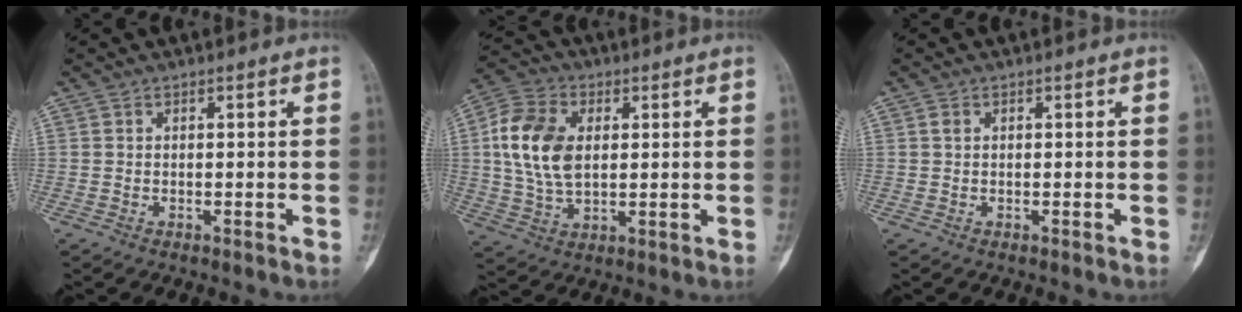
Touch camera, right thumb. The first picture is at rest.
{"total": 13.1, "force": [2.1, 8.4, 9.9], "torque": [-0.193, 0.005, 0.038]}
{"total": 0.6, "force": [0.2, 0.5, 0.4], "torque": [-0.003, 0.002, 0.003]}